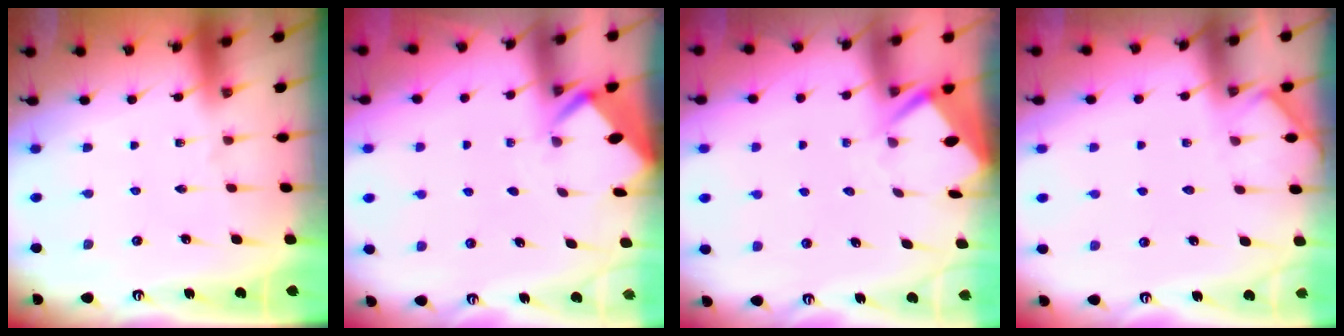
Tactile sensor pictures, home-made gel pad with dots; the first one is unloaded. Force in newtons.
{"total": 2.5, "press": 2.5, "slide": 0.1}
{"total": 3.5, "press": 3.4, "slide": 0.3}
{"total": 3.8, "press": 3.8, "slide": 0.5}